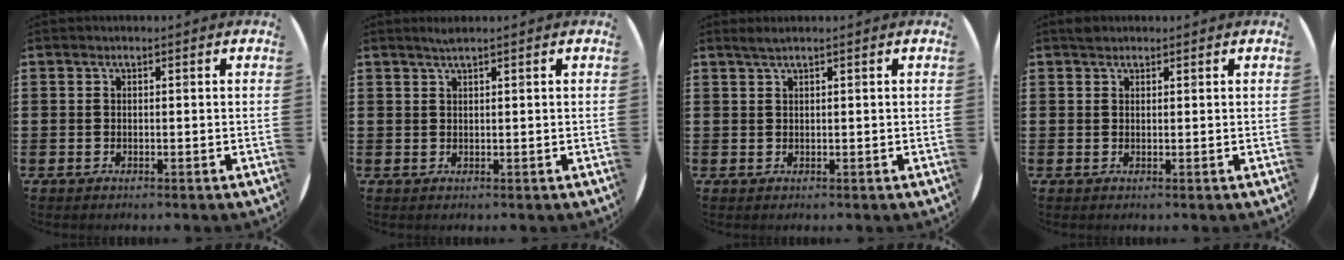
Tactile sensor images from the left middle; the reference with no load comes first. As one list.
[{"total": 1.4, "force": [1.1, -0.1, 0.8], "torque": [-0.014, 0.002, 0.019]}, {"total": 1.1, "force": [0.8, -0.1, 0.8], "torque": [-0.012, 0.003, 0.013]}, {"total": 0.9, "force": [0.9, 0.4, -0.1], "torque": [0.001, 0.003, 0.017]}]